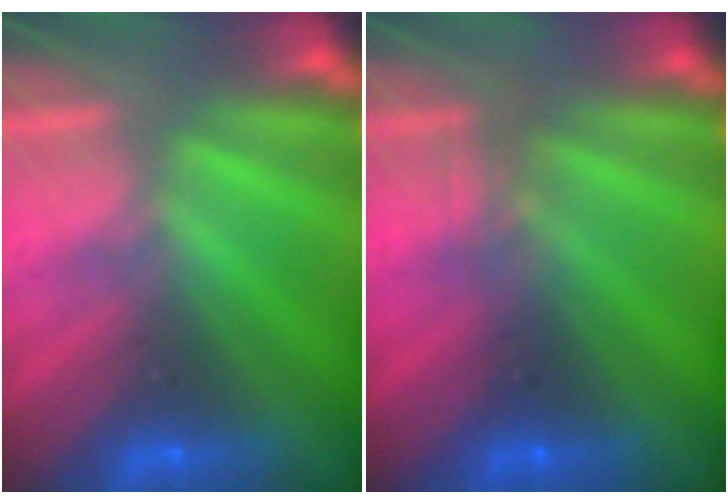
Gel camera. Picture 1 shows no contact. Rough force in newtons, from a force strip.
{"total": 2.3}